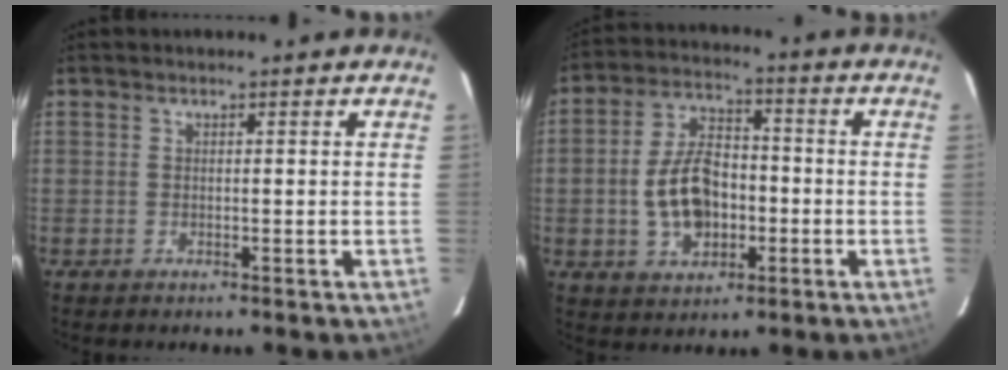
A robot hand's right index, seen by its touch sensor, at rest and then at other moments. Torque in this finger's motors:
{"motor_torque": [0.60, -0.30, 0.29, 0.13]}